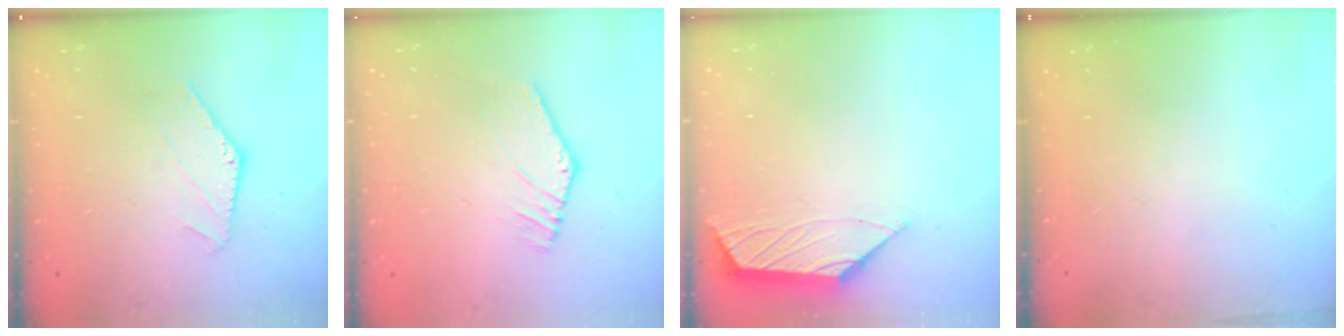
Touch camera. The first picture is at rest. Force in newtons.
{"total": 4.0, "press": 4.0, "slide": 0.1}
{"total": 1.1, "press": 0.9, "slide": 0.5}
{"total": 0.0}